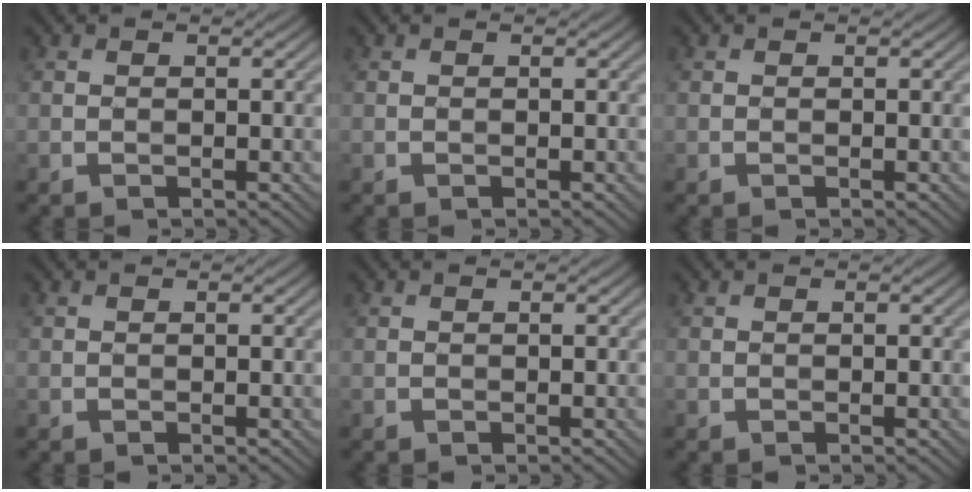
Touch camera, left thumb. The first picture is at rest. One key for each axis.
{"total": 0.0}
{"total": 0.0}
{"total": 0.0}
{"total": 0.0}
{"total": 0.0}